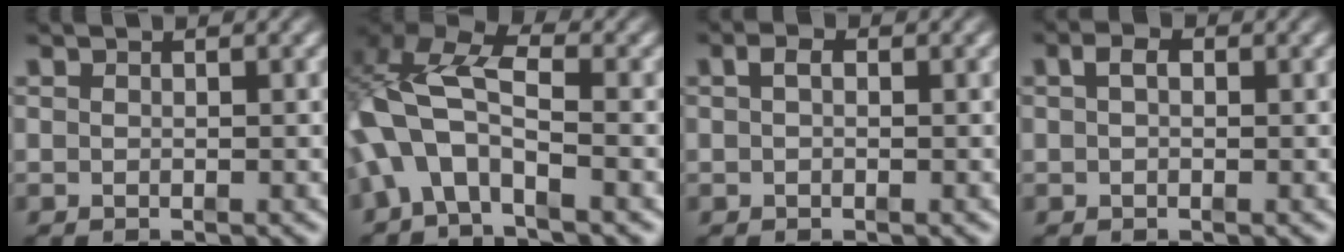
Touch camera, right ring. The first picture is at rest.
{"total": 7.8, "force": [0.3, 5.6, 5.5], "torque": [-0.133, -0.021, 0.003]}
{"total": 1.1, "force": [0.3, 0.4, 1.0], "torque": [-0.013, 0.004, 0.005]}
{"total": 1.4, "force": [0.4, 0.7, 1.2], "torque": [-0.019, 0.004, 0.008]}